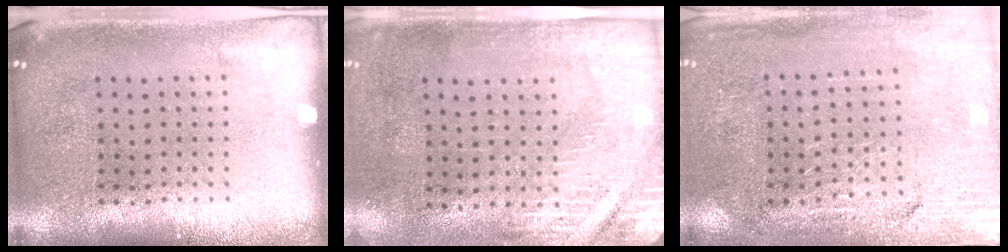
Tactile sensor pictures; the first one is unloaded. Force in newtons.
{"total": 2.9, "press": 2.5, "slide": 1.4}
{"total": 3.1, "press": 2.9, "slide": 0.8}